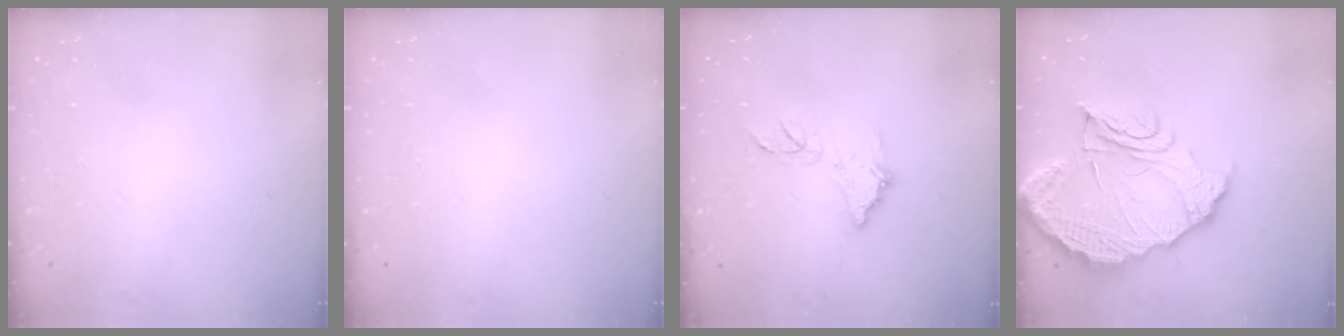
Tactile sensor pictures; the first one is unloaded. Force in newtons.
{"total": 0.0}
{"total": 10.1, "press": 10.1, "slide": 0.7}
{"total": 17.1, "press": 17.0, "slide": 1.5}